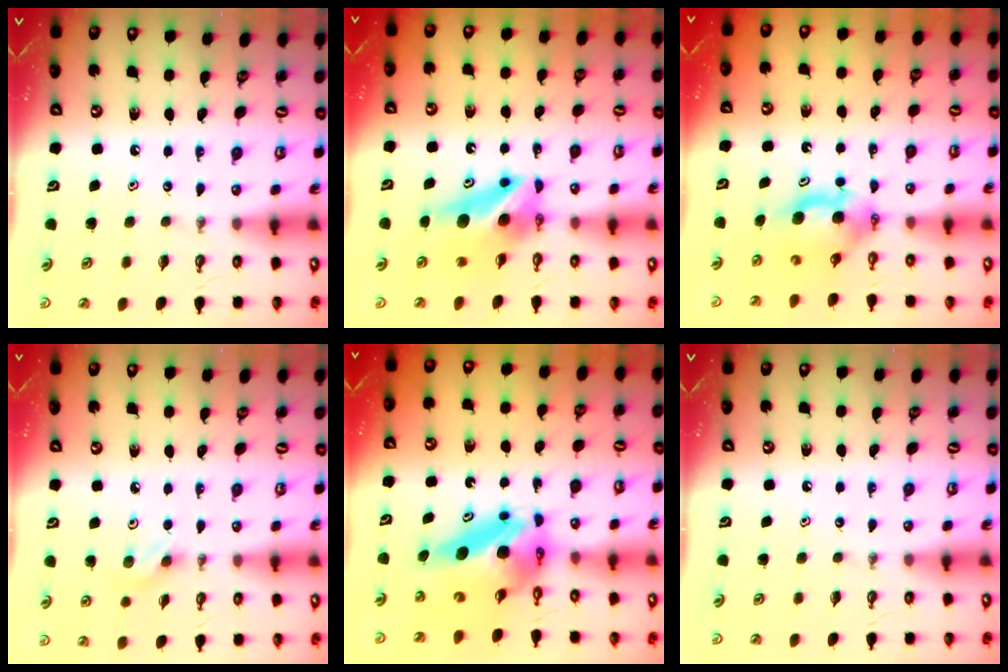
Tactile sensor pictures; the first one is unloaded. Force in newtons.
{"total": 9.3, "press": 9.3, "slide": 1.1}
{"total": 6.8, "press": 5.9, "slide": 3.2}
{"total": 7.0, "press": 6.4, "slide": 2.7}
{"total": 12.0, "press": 11.9, "slide": 1.0}
{"total": 0.0}